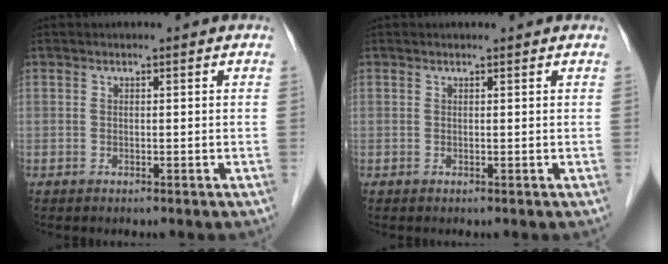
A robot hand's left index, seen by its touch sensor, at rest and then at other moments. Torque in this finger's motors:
{"motor_torque": [0.05, -0.12, -0.07, 0.00]}